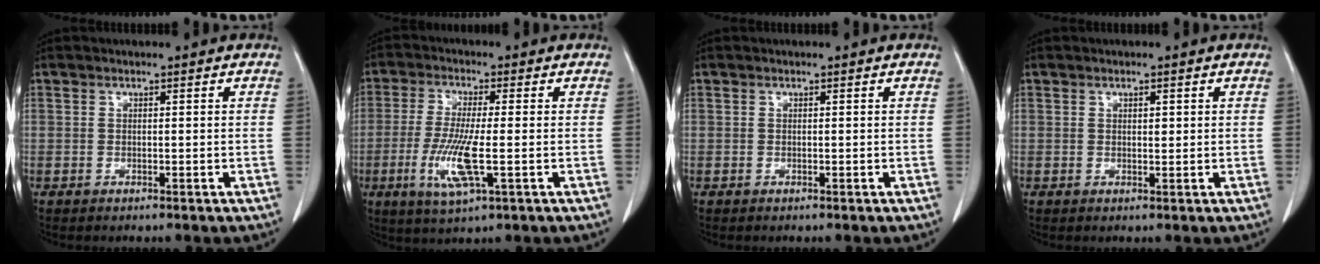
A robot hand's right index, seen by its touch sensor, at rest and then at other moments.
{"total": 8.6, "force": [-2.2, 0.9, 8.2], "torque": [-0.173, -0.020, -0.043]}
{"total": 0.0}
{"total": 1.0, "force": [0.4, 0.4, 0.9], "torque": [-0.016, -0.001, 0.006]}